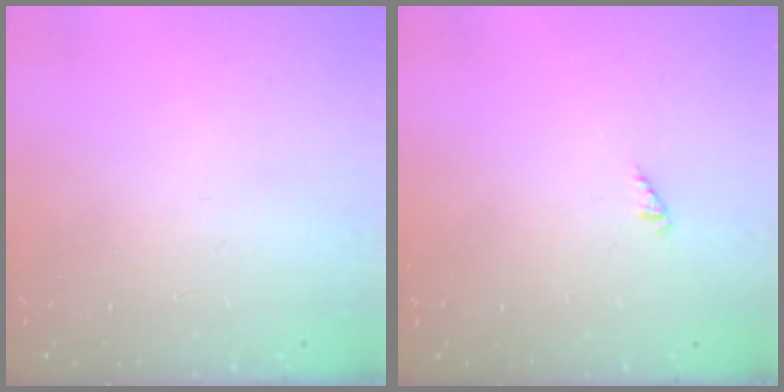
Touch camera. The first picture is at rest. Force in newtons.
{"total": 0.0}